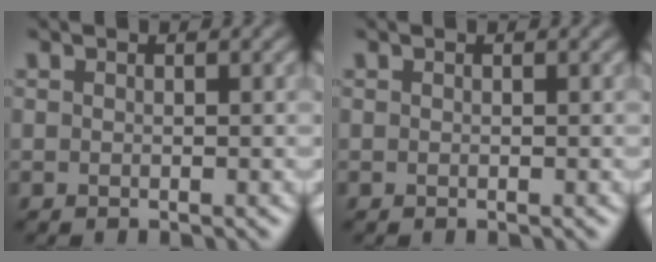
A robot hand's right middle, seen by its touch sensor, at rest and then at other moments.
{"total": 0.0}